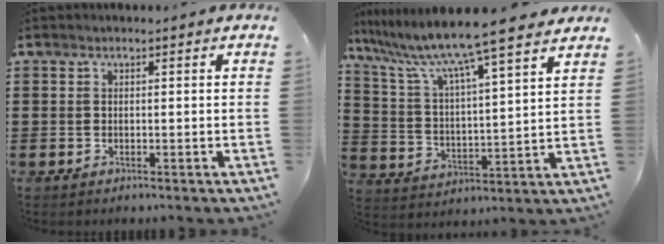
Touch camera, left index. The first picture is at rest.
{"total": 9.6, "force": [8.3, -0.7, 4.8], "torque": [-0.126, -0.052, 0.134]}